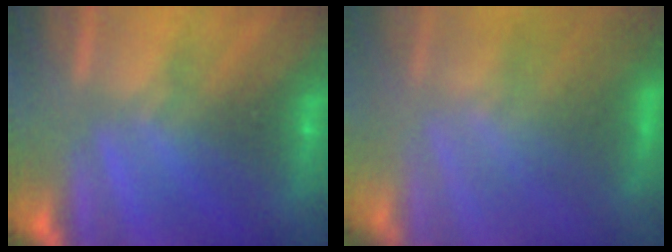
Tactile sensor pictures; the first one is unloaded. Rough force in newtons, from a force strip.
{"total": 2.9}